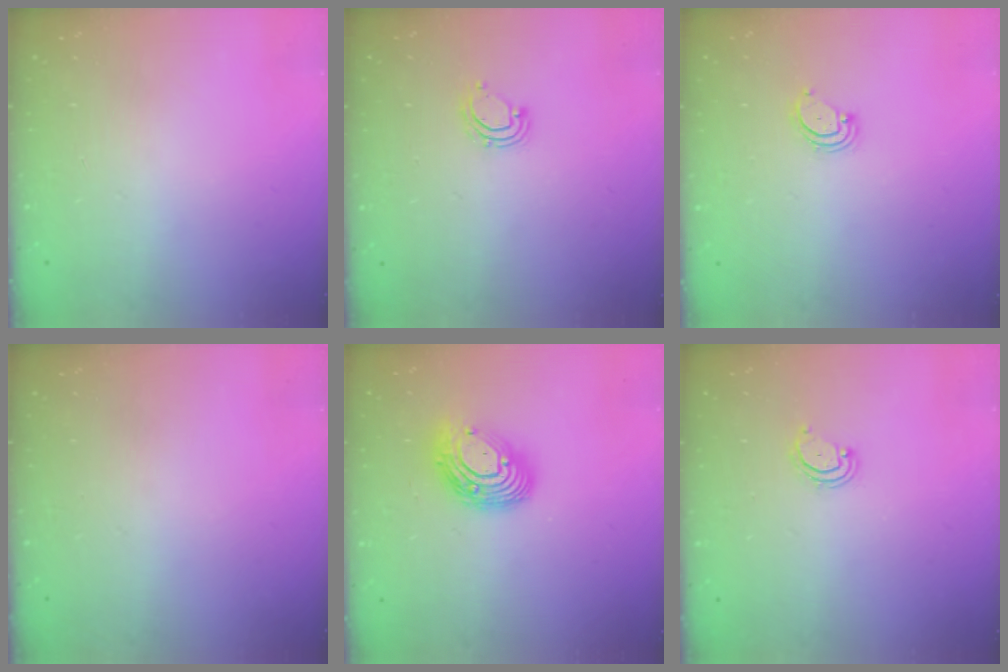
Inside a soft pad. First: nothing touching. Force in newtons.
{"total": 5.4, "press": 5.4, "slide": 0.3}
{"total": 3.0, "press": 3.0, "slide": 0.4}
{"total": 0.0}
{"total": 13.0, "press": 12.9, "slide": 1.2}
{"total": 2.8, "press": 2.8, "slide": 0.2}